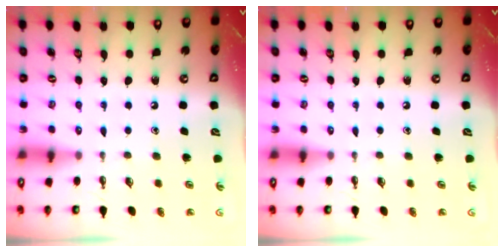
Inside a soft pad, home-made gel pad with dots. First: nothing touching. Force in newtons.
{"total": 0.0}